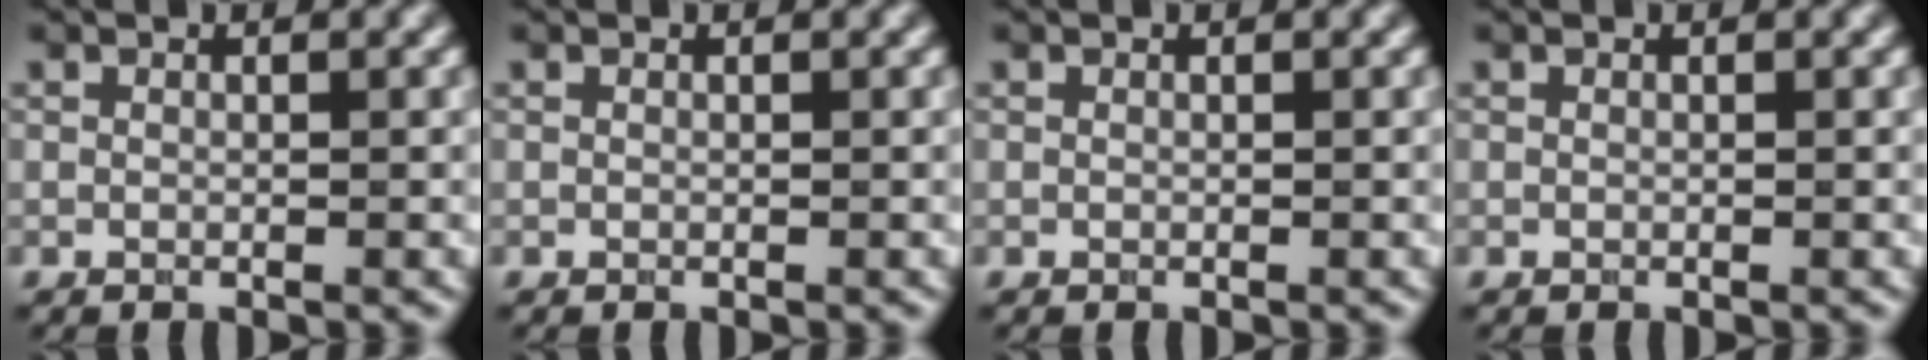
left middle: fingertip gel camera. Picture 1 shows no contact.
{"total": 0.0}
{"total": 0.0}
{"total": 0.0}